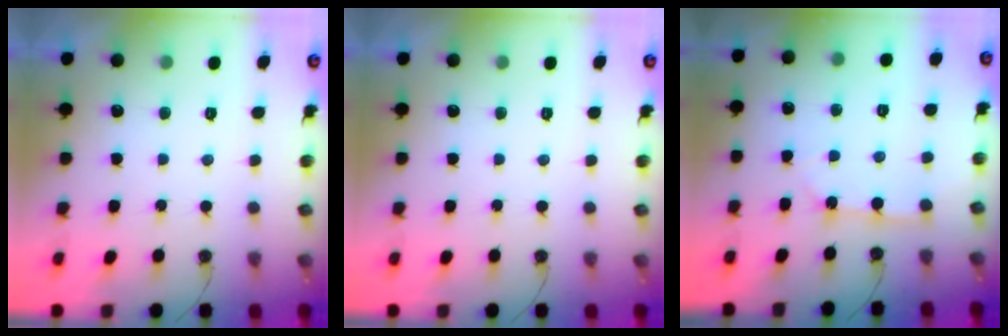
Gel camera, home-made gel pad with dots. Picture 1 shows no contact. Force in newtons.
{"total": 0.0}
{"total": 2.6, "press": 2.6, "slide": 0.4}